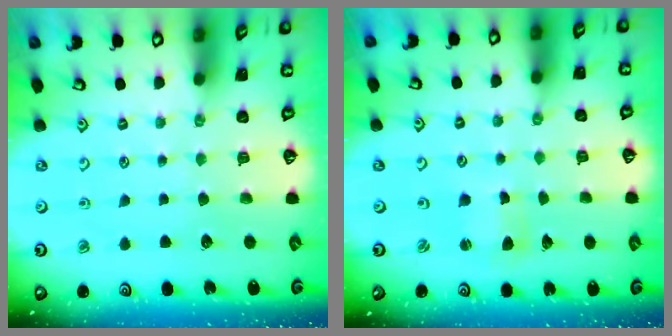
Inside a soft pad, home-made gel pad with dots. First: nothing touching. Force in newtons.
{"total": 3.0, "press": 2.9, "slide": 0.4}